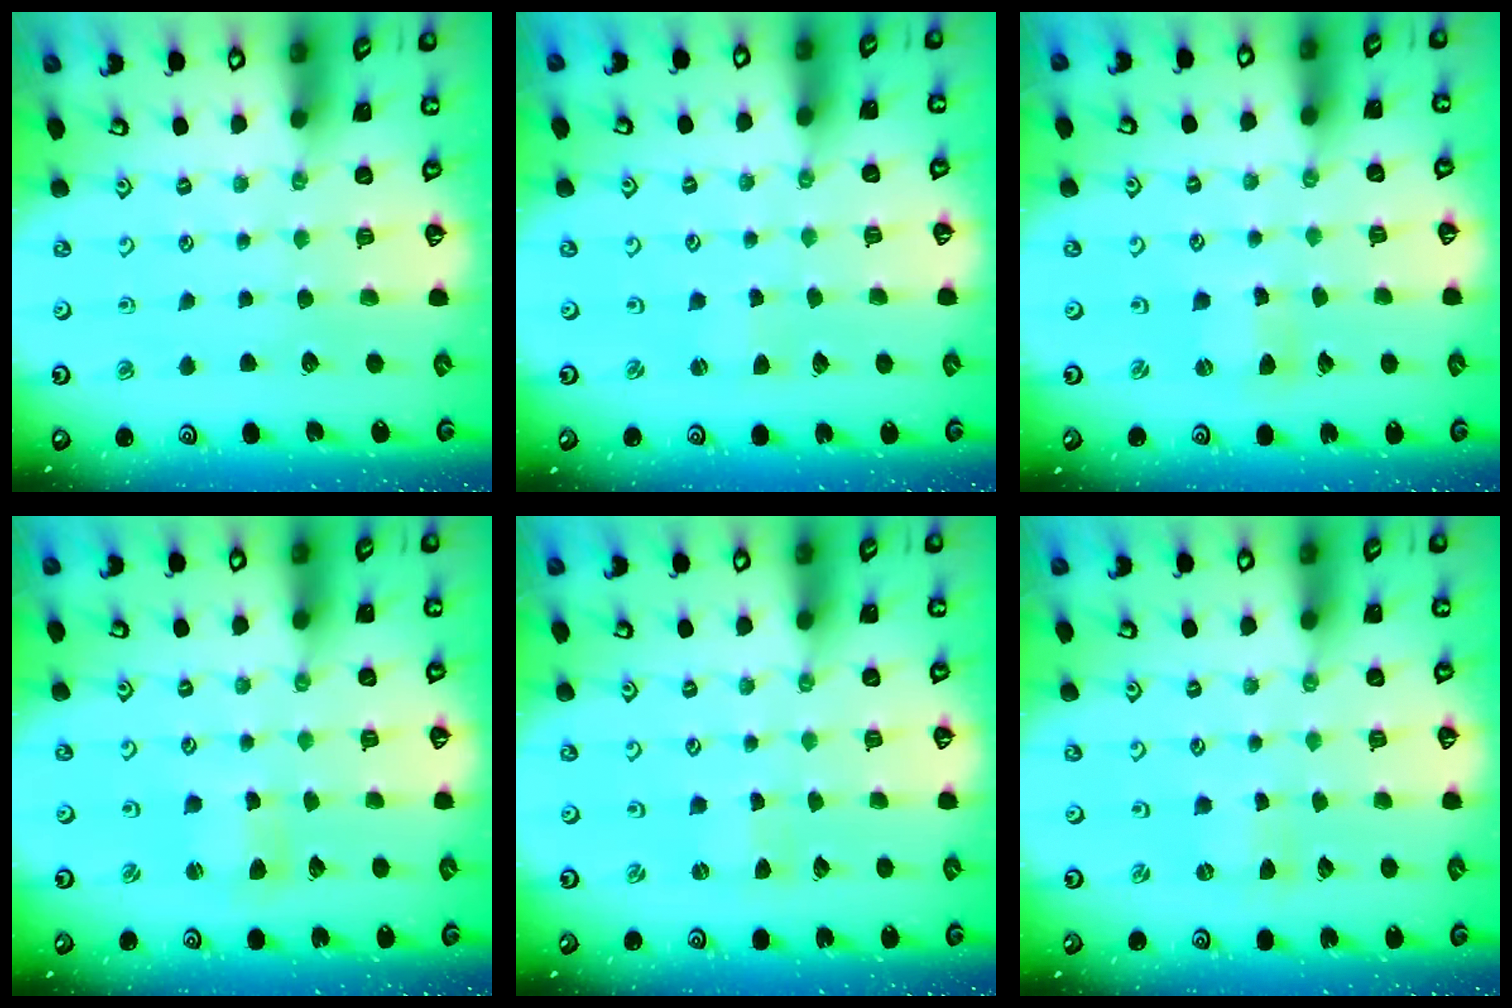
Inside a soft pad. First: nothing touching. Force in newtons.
{"total": 1.6, "press": 1.6, "slide": 0.3}
{"total": 2.5, "press": 2.5, "slide": 0.2}
{"total": 3.0, "press": 2.9, "slide": 0.4}
{"total": 0.0}
{"total": 0.0}